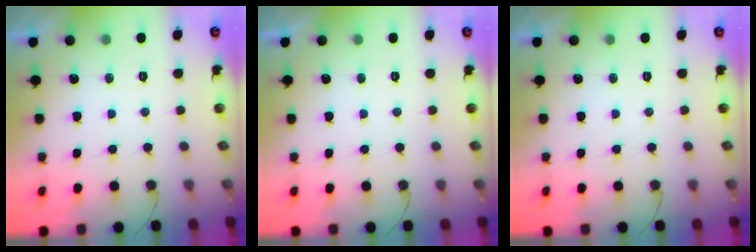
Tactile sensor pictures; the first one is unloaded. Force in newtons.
{"total": 0.0}
{"total": 0.0}